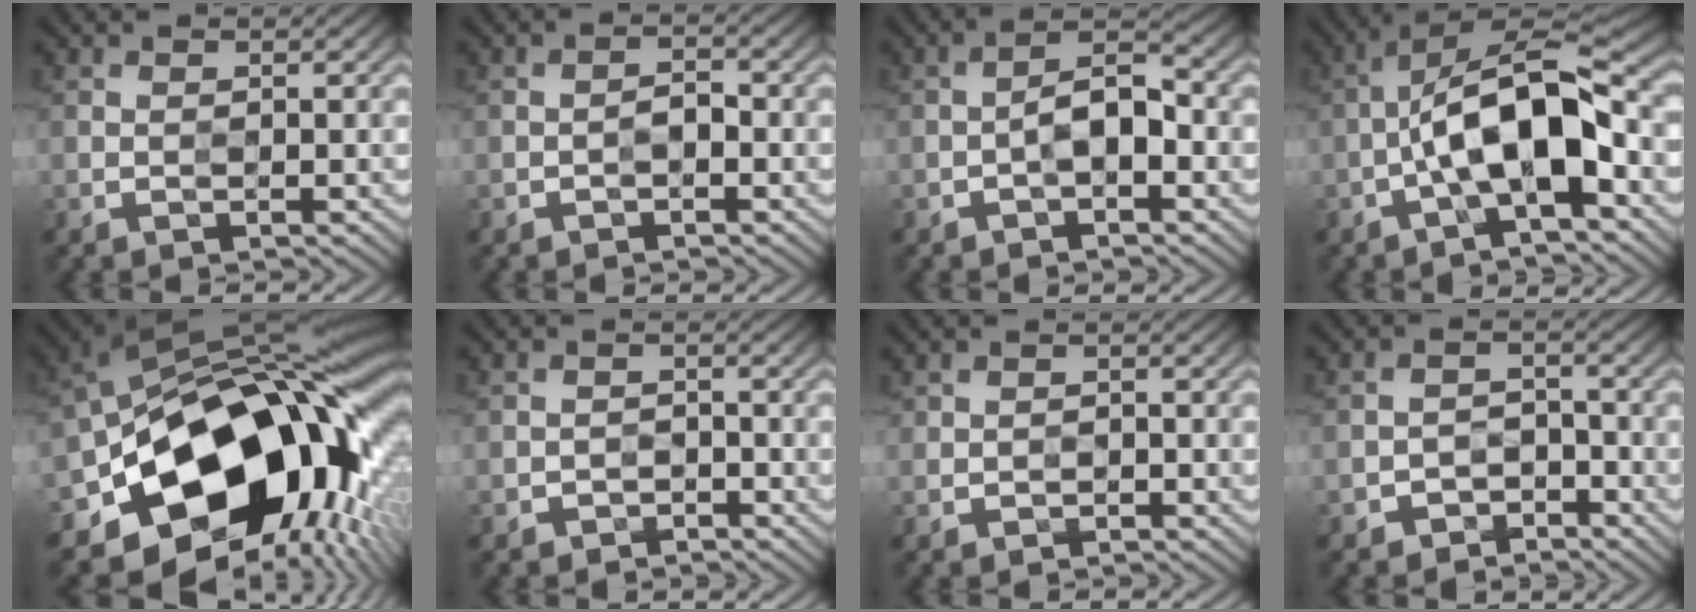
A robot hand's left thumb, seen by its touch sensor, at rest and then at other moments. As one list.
[{"total": 1.5, "force": [-0.7, 0.8, 1.0], "torque": [-0.013, 0.008, -0.014]}, {"total": 4.3, "force": [-1.2, 1.9, 3.6], "torque": [-0.056, 0.018, -0.026]}, {"total": 11.1, "force": [-2.3, 3.8, 10.2], "torque": [-0.180, 0.025, -0.046]}, {"total": 20.1, "force": [-5.9, 13.1, 14.1], "torque": [-0.241, -0.031, -0.090]}, {"total": 1.9, "force": [-1.5, 1.1, -0.4], "torque": [0.017, 0.005, -0.033]}, {"total": 0.9, "force": [-0.6, 0.6, -0.3], "torque": [0.011, 0.001, -0.013]}, {"total": 3.2, "force": [-2.6, 1.9, 0.1], "torque": [0.011, 0.010, -0.052]}]